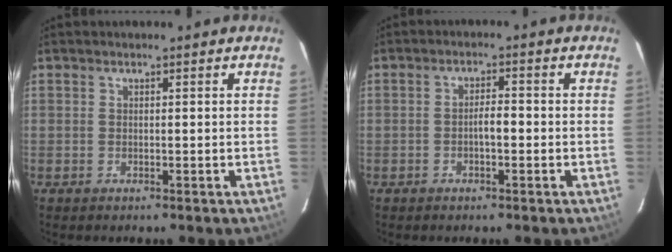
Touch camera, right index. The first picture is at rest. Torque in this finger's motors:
{"motor_torque": [0.36, 0.05, 0.05, 0.04]}